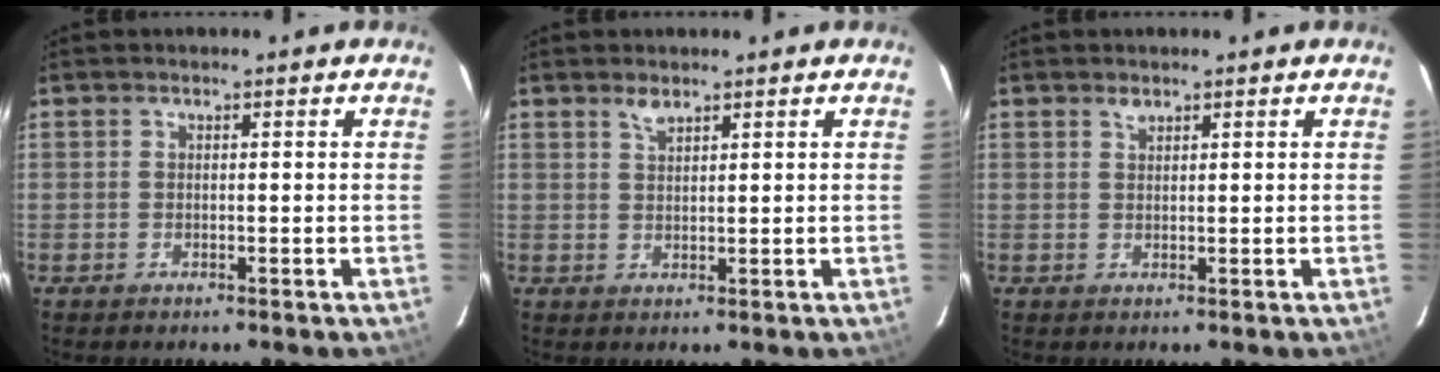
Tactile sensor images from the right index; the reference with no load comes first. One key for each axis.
{"total": 1.8, "fx": 1.5, "fy": 0.6, "fz": 0.9, "tx": -0.015, "ty": 0.002, "tz": 0.027}
{"total": 1.0, "fx": 0.8, "fy": 0.4, "fz": 0.3, "tx": -0.005, "ty": 0.002, "tz": 0.015}